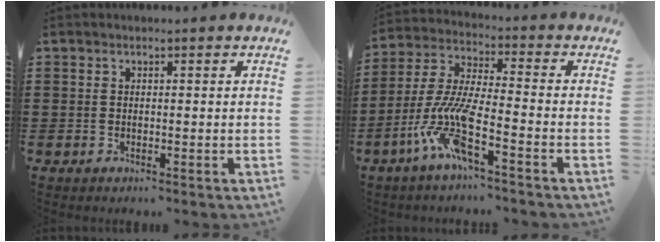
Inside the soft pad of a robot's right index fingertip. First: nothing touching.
{"total": 9.2, "force": [-5.4, 1.2, 7.4], "torque": [-0.191, -0.026, -0.113]}